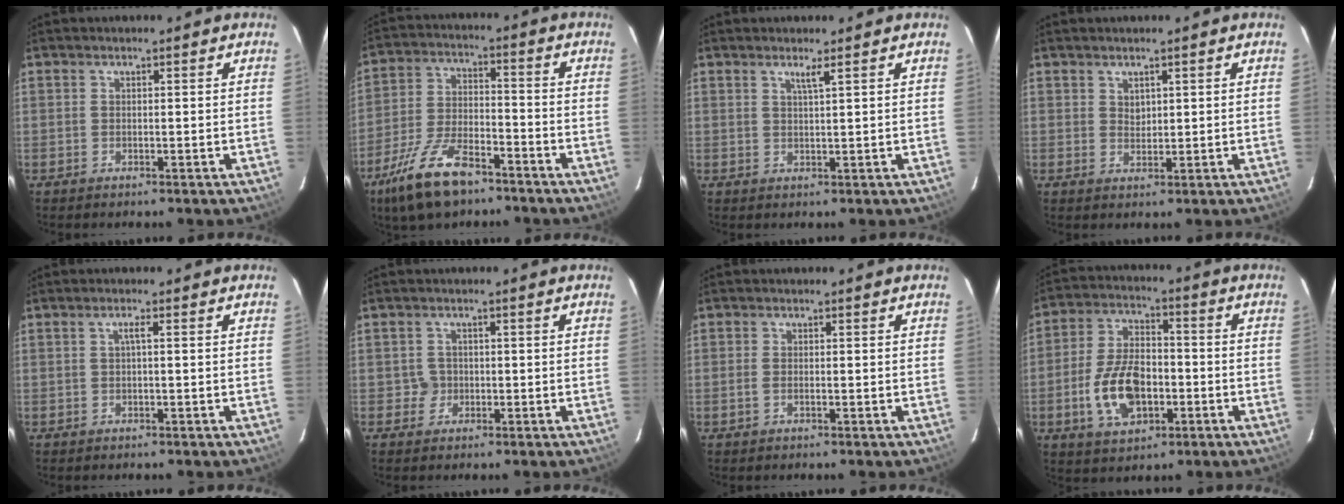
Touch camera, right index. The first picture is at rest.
{"total": 14.2, "force": [-9.8, 5.5, 8.7], "torque": [-0.192, -0.018, -0.179]}
{"total": 1.6, "force": [1.0, -0.4, 1.2], "torque": [-0.022, -0.003, 0.017]}
{"total": 1.7, "force": [1.1, 1.1, 0.5], "torque": [-0.005, 0.002, 0.021]}
{"total": 1.1, "force": [0.0, -0.1, 1.1], "torque": [-0.019, 0.004, -0.001]}
{"total": 2.0, "force": [-0.4, 2.0, -0.2], "torque": [0.007, 0.009, -0.003]}
{"total": 1.2, "force": [-0.3, 0.6, 1.0], "torque": [-0.023, 0.000, -0.008]}
{"total": 12.8, "force": [-3.7, 7.5, 9.8], "torque": [-0.198, 0.010, -0.057]}